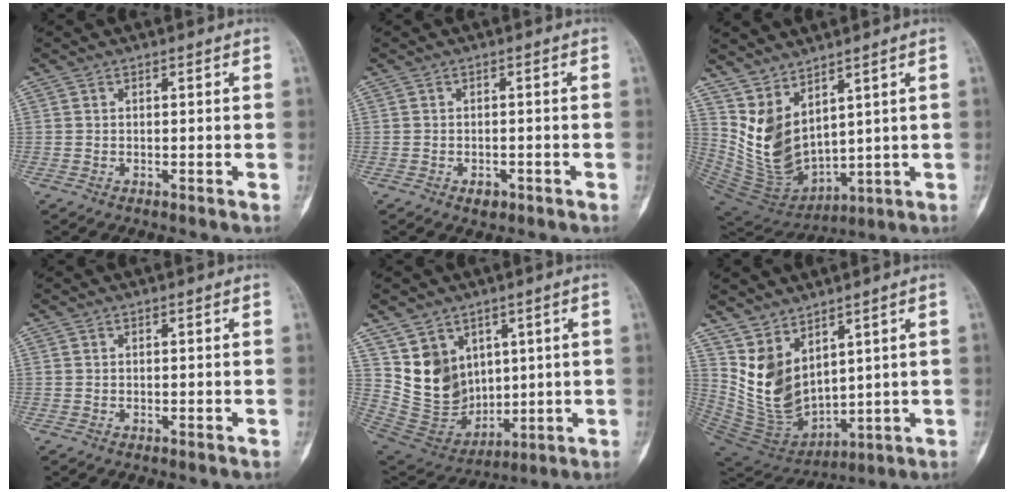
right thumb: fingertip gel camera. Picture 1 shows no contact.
{"total": 1.9, "force": [-1.0, 1.3, 1.0], "torque": [-0.012, 0.008, -0.011]}
{"total": 11.7, "force": [5.0, 6.4, 8.3], "torque": [-0.126, -0.048, 0.131]}
{"total": 0.0}
{"total": 12.7, "force": [5.2, 10.4, 5.2], "torque": [-0.063, -0.031, 0.130]}
{"total": 12.0, "force": [5.3, 7.2, 7.9], "torque": [-0.116, -0.049, 0.136]}